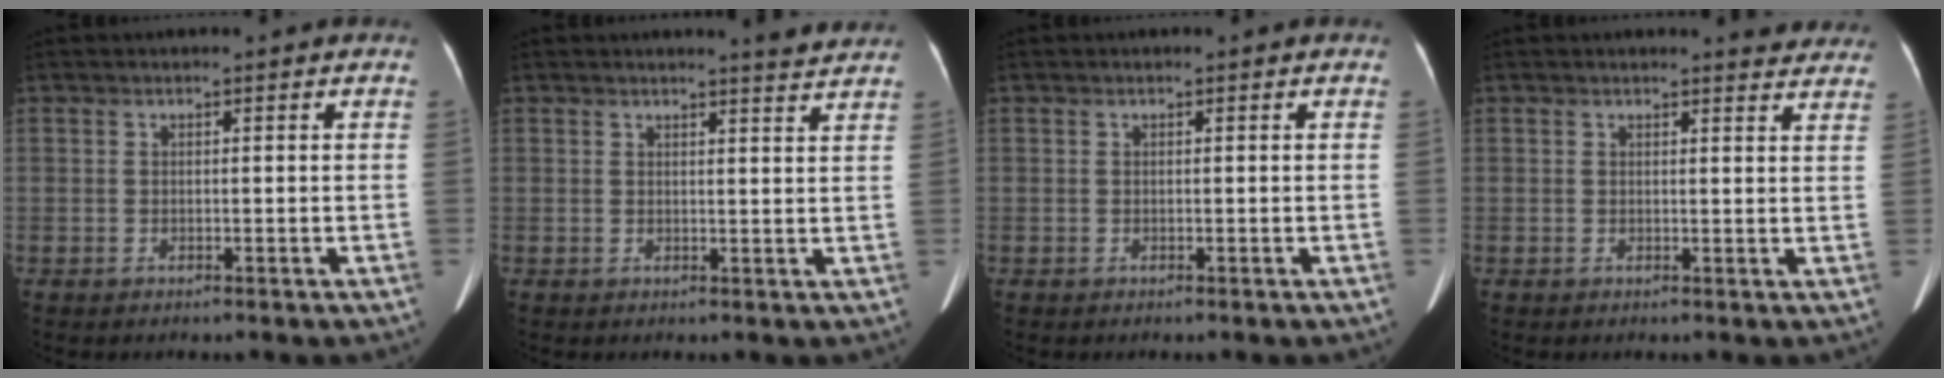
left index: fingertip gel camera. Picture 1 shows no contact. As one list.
[{"total": 3.3, "force": [3.2, -0.5, 0.7], "torque": [-0.015, -0.012, 0.029]}, {"total": 0.0}, {"total": 4.6, "force": [4.5, 0.8, 0.8], "torque": [-0.003, -0.012, 0.031]}]